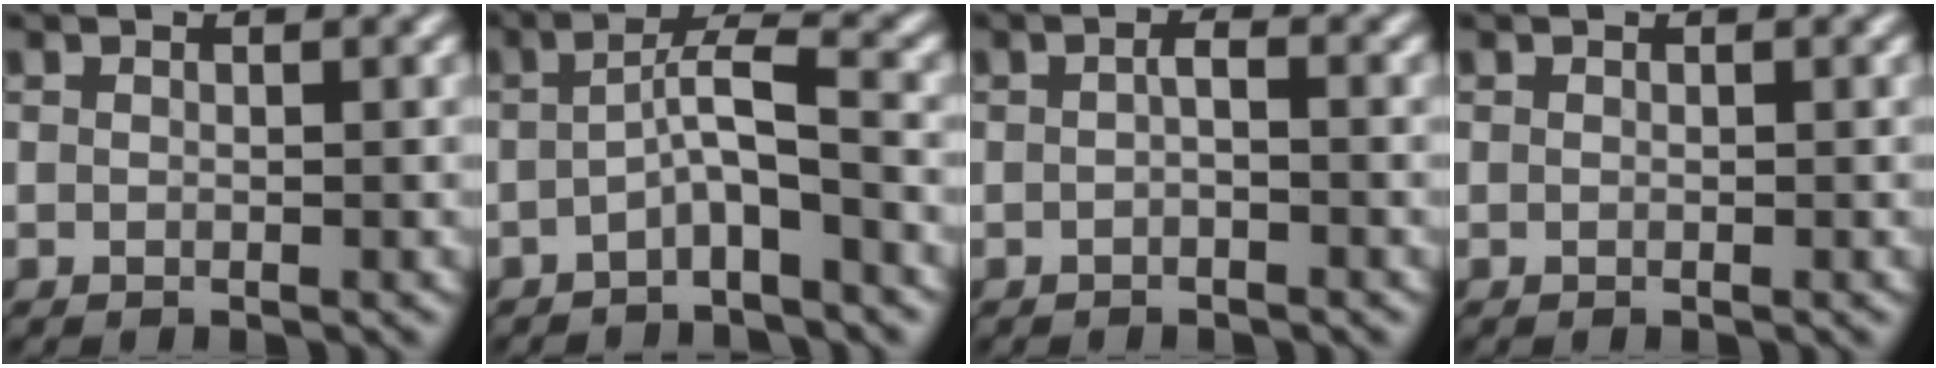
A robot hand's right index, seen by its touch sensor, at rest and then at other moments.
{"total": 3.2, "force": [-1.2, 0.4, 3.0], "torque": [-0.053, 0.017, -0.029]}
{"total": 1.0, "force": [-0.4, 0.2, 0.9], "torque": [-0.017, 0.001, -0.007]}
{"total": 0.0}